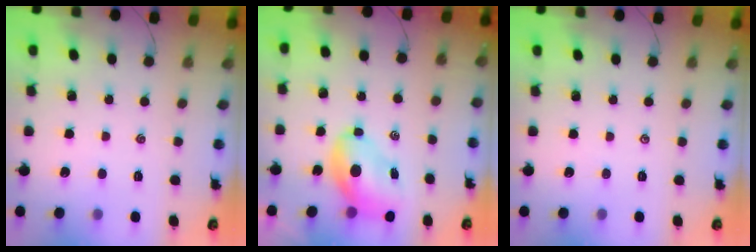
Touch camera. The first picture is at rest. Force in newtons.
{"total": 7.6, "press": 7.5, "slide": 1.3}
{"total": 0.0}